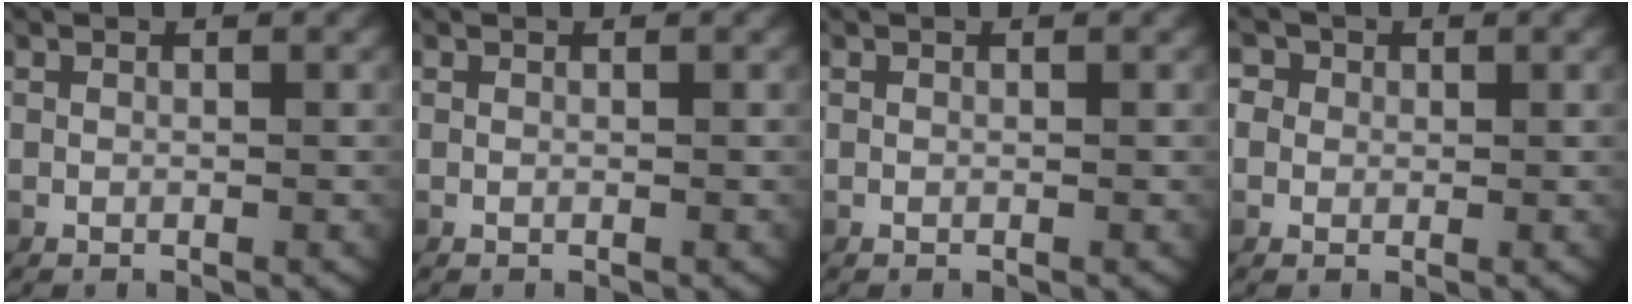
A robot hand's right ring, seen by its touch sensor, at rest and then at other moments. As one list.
[{"total": 0.0}, {"total": 0.0}, {"total": 3.3, "force": [0.7, 3.1, 1.1], "torque": [-0.034, 0.002, 0.004]}]